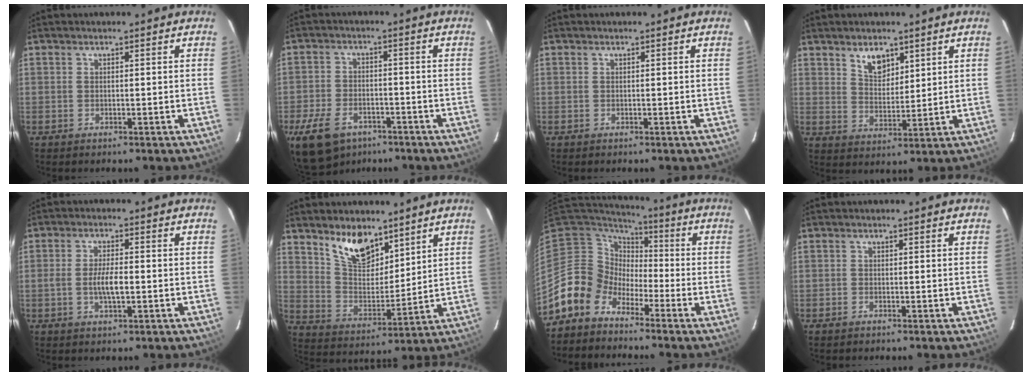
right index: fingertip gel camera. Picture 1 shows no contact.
{"total": 12.2, "force": [-7.7, 7.3, 6.0], "torque": [-0.154, -0.008, -0.129]}
{"total": 0.0}
{"total": 5.8, "force": [3.7, 3.3, 3.1], "torque": [-0.047, 0.003, 0.072]}
{"total": 4.5, "force": [-0.7, 1.2, 4.3], "torque": [-0.083, 0.000, -0.011]}
{"total": 11.3, "force": [8.1, 5.1, 6.0], "torque": [-0.108, 0.001, 0.158]}
{"total": 7.8, "force": [-4.9, 6.1, 0.1], "torque": [-0.008, 0.040, -0.114]}
{"total": 0.6, "force": [-0.5, 0.4, 0.1], "torque": [-0.003, 0.000, -0.010]}